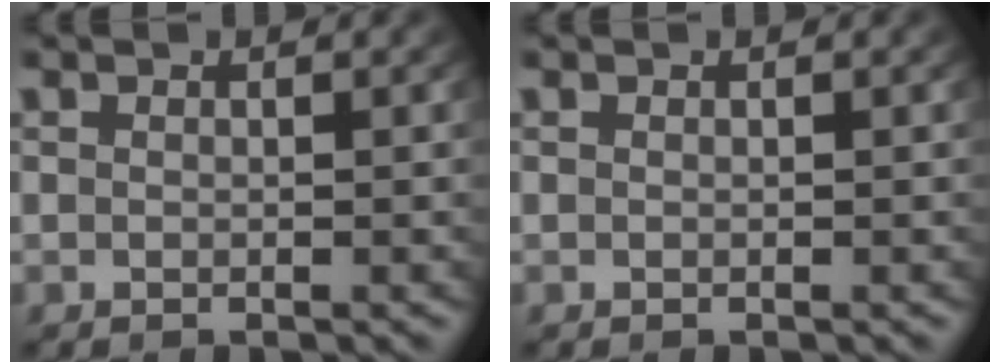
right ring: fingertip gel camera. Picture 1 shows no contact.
{"total": 0.0}